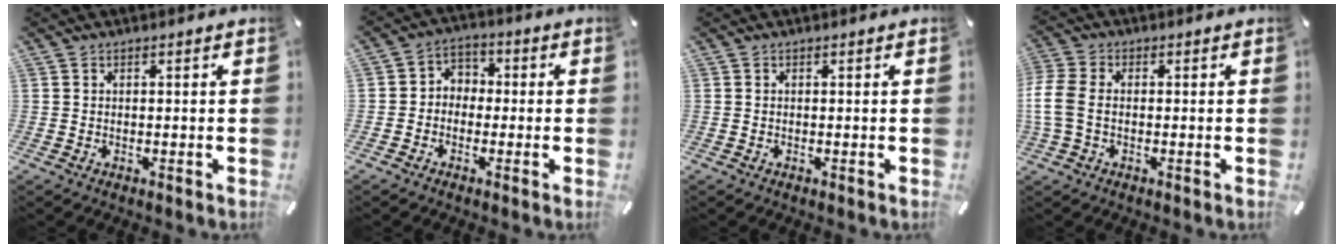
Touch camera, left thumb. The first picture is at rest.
{"total": 4.5, "force": [-2.4, 3.7, 0.9], "torque": [-0.018, 0.016, -0.048]}
{"total": 0.0}
{"total": 6.3, "force": [-1.1, 4.2, 4.7], "torque": [-0.111, 0.001, -0.020]}